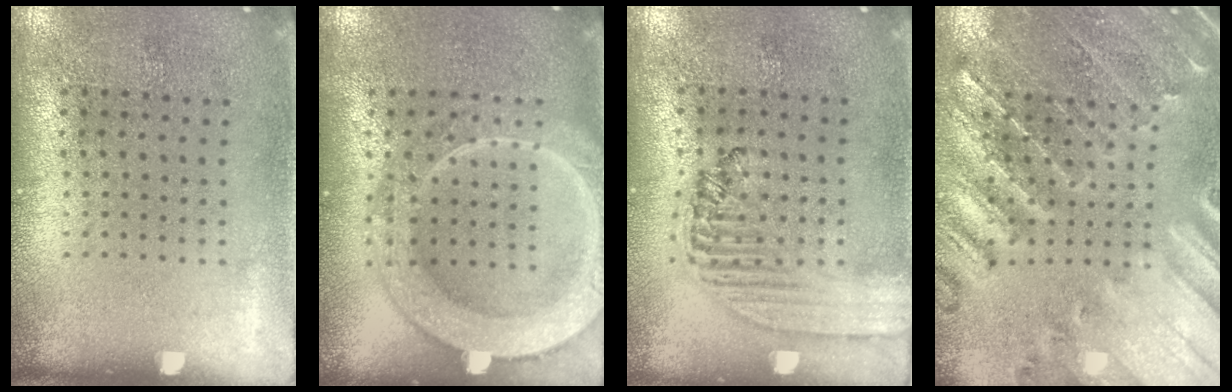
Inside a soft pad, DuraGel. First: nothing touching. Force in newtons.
{"total": 4.1, "press": 4.1, "slide": 0.6}
{"total": 1.5, "press": 1.4, "slide": 0.5}
{"total": 1.1, "press": 1.1, "slide": 0.3}